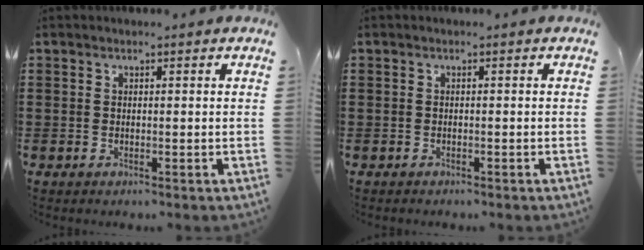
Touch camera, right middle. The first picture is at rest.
{"total": 0.7, "force": [-0.5, 0.3, -0.1], "torque": [0.001, 0.002, -0.013]}